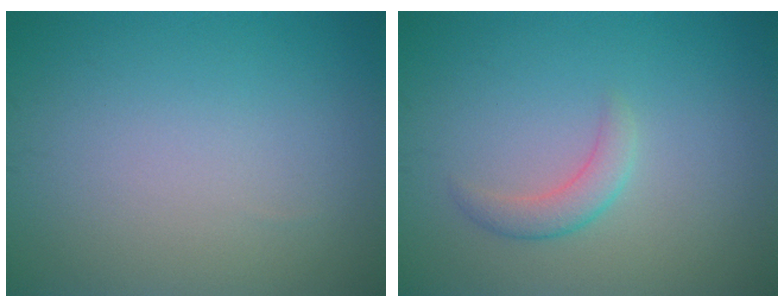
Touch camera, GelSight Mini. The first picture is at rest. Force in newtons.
{"total": 1.9, "press": 1.9, "slide": 0.1}